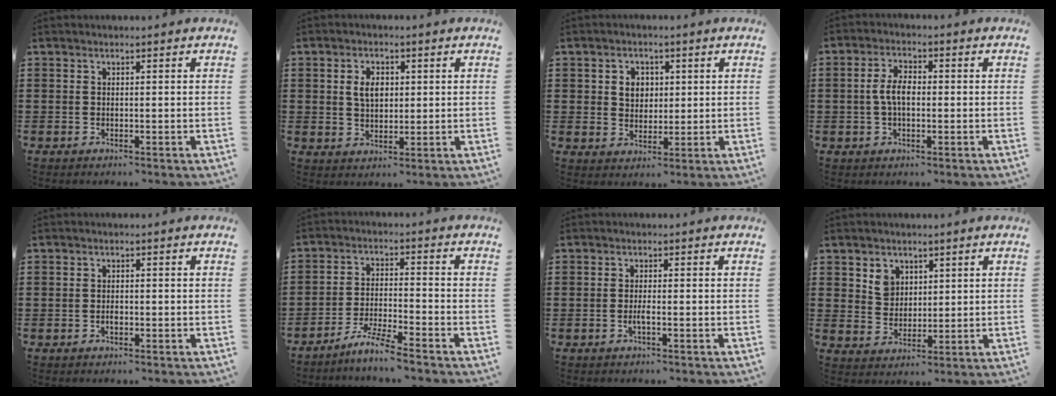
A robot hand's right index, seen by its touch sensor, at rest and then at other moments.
{"total": 3.8, "force": [0.8, 2.5, 2.8], "torque": [-0.053, 0.008, 0.010]}
{"total": 3.5, "force": [0.9, 3.0, 1.5], "torque": [-0.042, 0.012, 0.012]}
{"total": 4.5, "force": [-0.2, 2.2, 3.9], "torque": [-0.088, 0.001, -0.009]}
{"total": 1.1, "force": [-0.4, 0.6, 0.9], "torque": [-0.018, -0.003, -0.007]}
{"total": 5.5, "force": [-4.9, -0.6, 2.3], "torque": [-0.059, -0.016, -0.099]}
{"total": 1.6, "force": [-0.7, 0.0, 1.4], "torque": [-0.033, -0.005, -0.015]}
{"total": 4.2, "force": [2.3, 3.3, 1.0], "torque": [-0.025, 0.010, 0.043]}